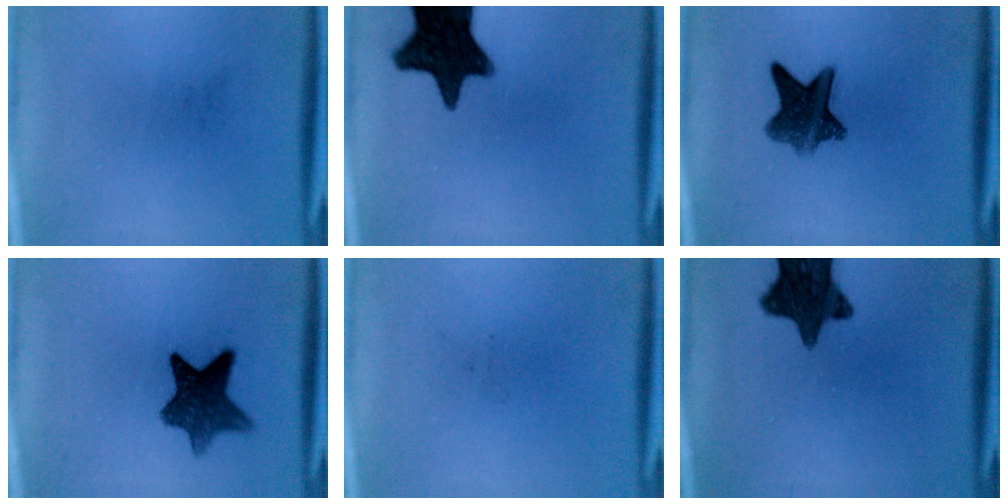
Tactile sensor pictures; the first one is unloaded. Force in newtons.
{"total": 16.3}
{"total": 8.4}
{"total": 9.3}
{"total": 0.0}
{"total": 12.6}